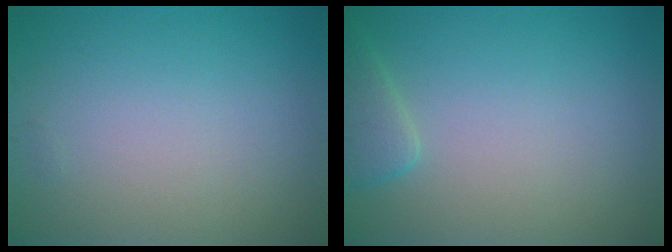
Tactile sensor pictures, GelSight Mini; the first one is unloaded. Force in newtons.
{"total": 2.0, "press": 2.0, "slide": 0.2}